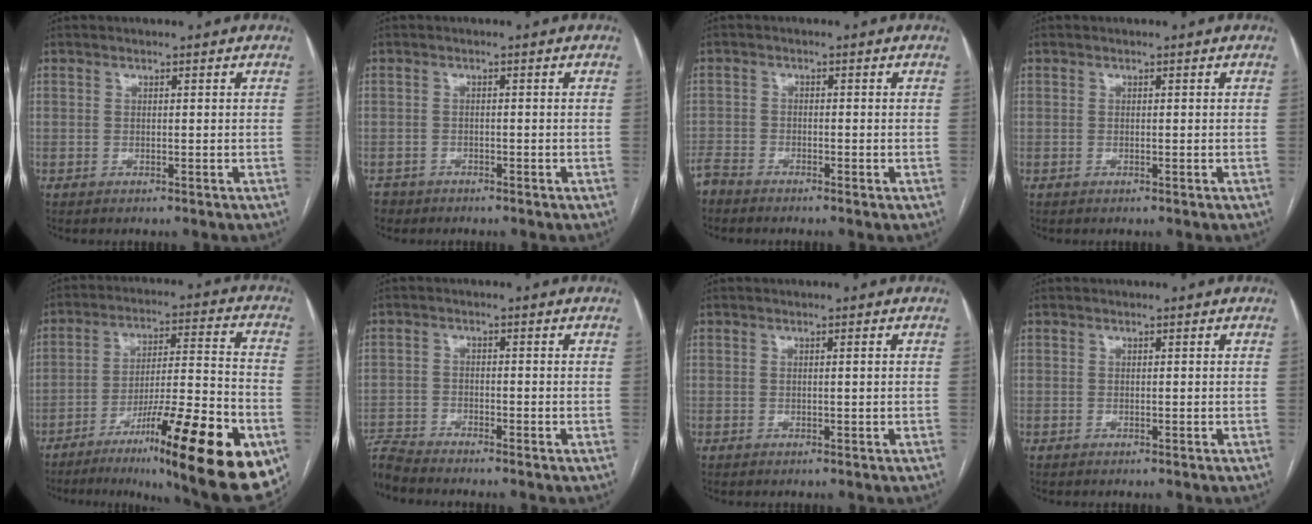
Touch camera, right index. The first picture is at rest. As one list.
[{"total": 2.4, "force": [-2.0, 1.4, -0.2], "torque": [-0.002, 0.002, -0.036]}, {"total": 2.4, "force": [-2.3, 0.5, 0.2], "torque": [0.001, -0.005, -0.047]}, {"total": 0.0}, {"total": 24.3, "force": [-12.9, 2.4, 20.4], "torque": [-0.218, -0.002, -0.197]}, {"total": 4.3, "force": [-4.3, -0.5, 0.2], "torque": [-0.005, -0.012, -0.083]}, {"total": 0.7, "force": [0.1, -0.1, 0.6], "torque": [-0.010, 0.000, 0.001]}, {"total": 0.0}]